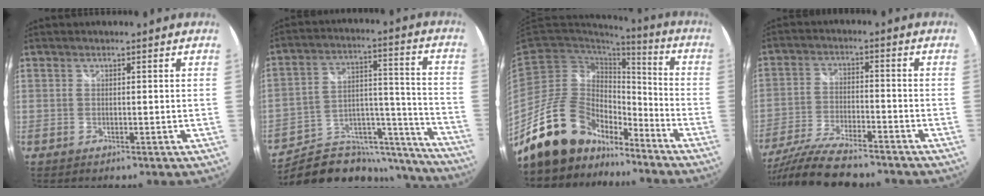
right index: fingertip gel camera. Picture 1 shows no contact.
{"total": 20.8, "force": [-16.1, 10.5, 8.0], "torque": [-0.122, 0.056, -0.198]}
{"total": 18.9, "force": [-14.1, 9.9, 7.8], "torque": [-0.149, 0.027, -0.232]}
{"total": 14.1, "force": [-12.2, 2.6, 6.7], "torque": [-0.151, -0.030, -0.218]}